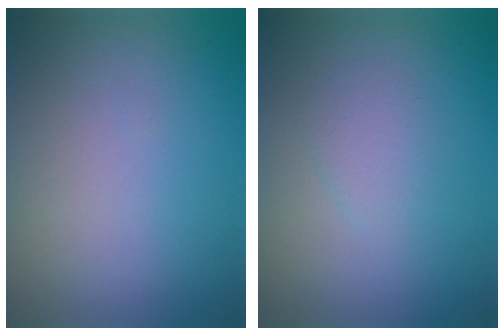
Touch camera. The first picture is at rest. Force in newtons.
{"total": 1.4, "press": 1.4, "slide": 0.0}